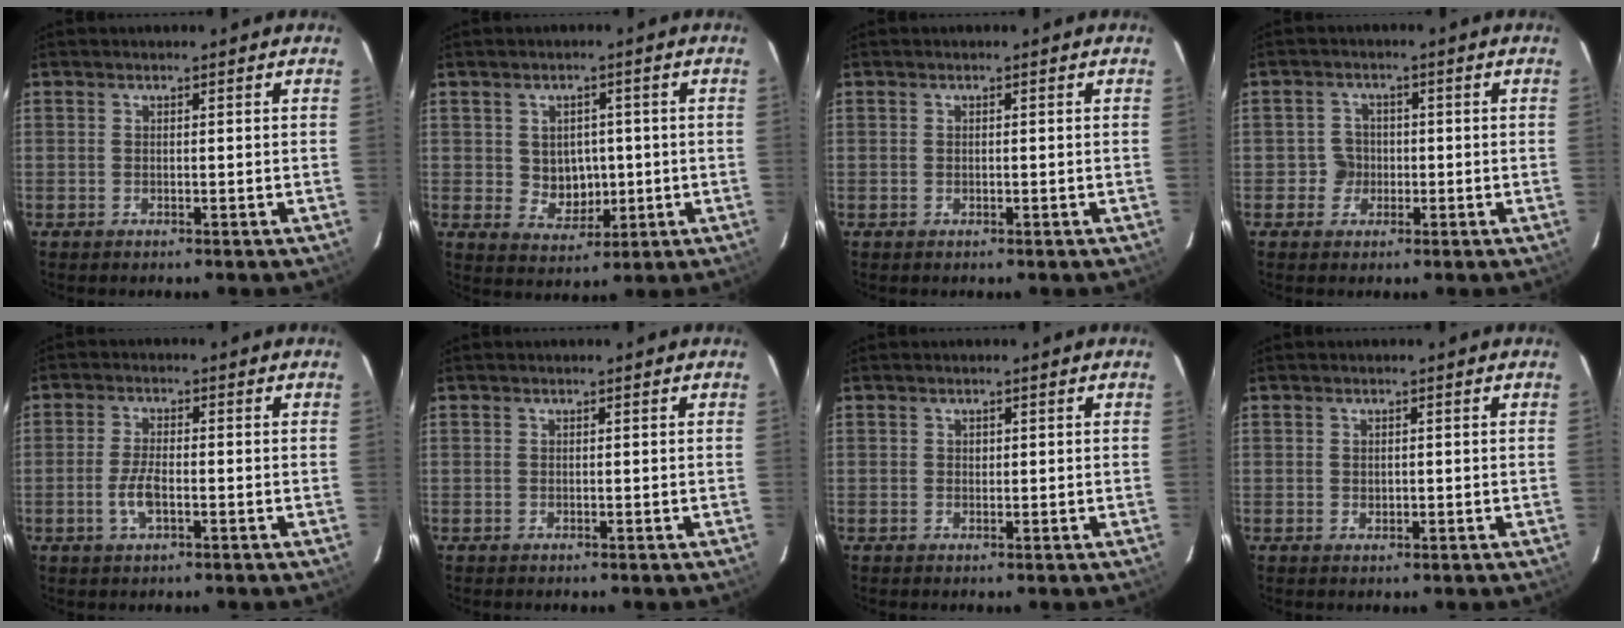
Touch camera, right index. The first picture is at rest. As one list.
[{"total": 5.7, "force": [0.1, 5.1, 2.7], "torque": [-0.049, 0.006, 0.016]}, {"total": 0.0}, {"total": 3.2, "force": [-0.8, 3.2, 0.1], "torque": [0.004, 0.012, -0.014]}, {"total": 4.4, "force": [-1.6, 1.5, 3.8], "torque": [-0.081, -0.002, -0.030]}, {"total": 0.0}, {"total": 0.5, "force": [0.2, 0.5, 0.1], "torque": [0.002, 0.002, 0.004]}, {"total": 0.8, "force": [0.1, 0.7, 0.4], "torque": [-0.004, 0.002, 0.003]}]